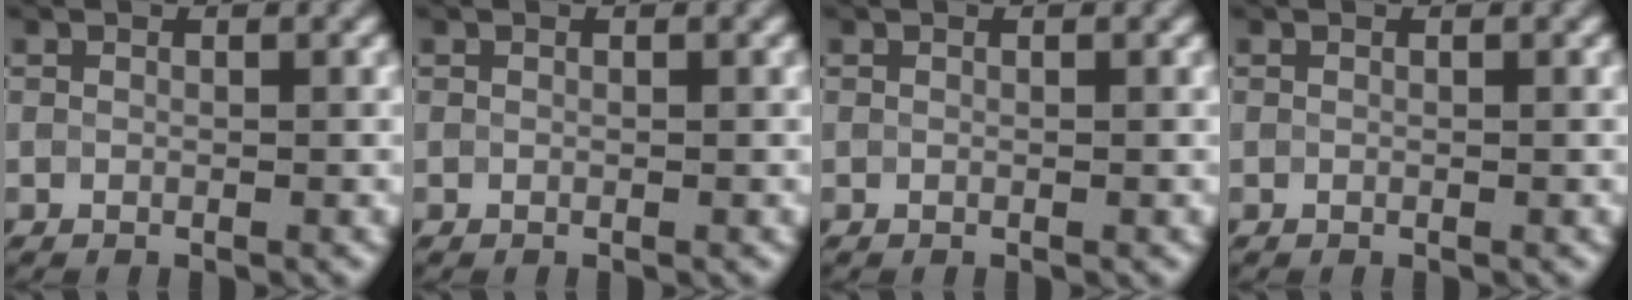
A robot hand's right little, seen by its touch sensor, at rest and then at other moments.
{"total": 0.0}
{"total": 0.0}
{"total": 0.0}